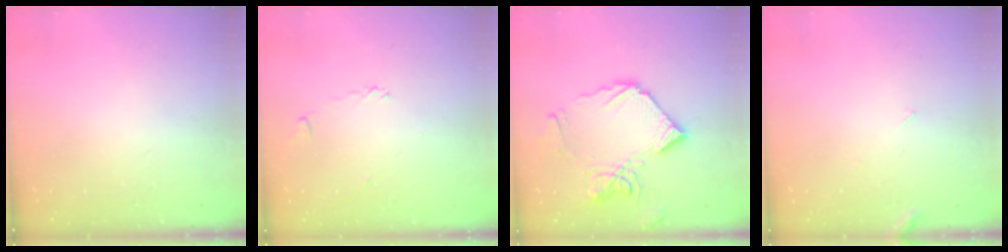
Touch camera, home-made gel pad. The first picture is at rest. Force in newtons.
{"total": 3.6, "press": 3.6, "slide": 0.1}
{"total": 14.1, "press": 14.0, "slide": 1.5}
{"total": 3.0, "press": 3.0, "slide": 0.2}